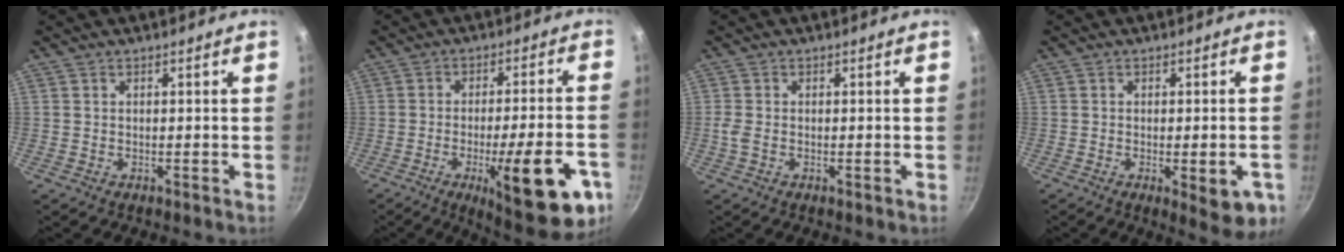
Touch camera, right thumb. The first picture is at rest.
{"total": 18.8, "force": [-7.5, 4.8, 16.6], "torque": [-0.199, 0.023, -0.095]}
{"total": 1.7, "force": [-0.5, 0.7, 1.5], "torque": [-0.039, 0.001, -0.014]}
{"total": 7.9, "force": [-2.7, 2.4, 7.1], "torque": [-0.070, 0.000, -0.028]}